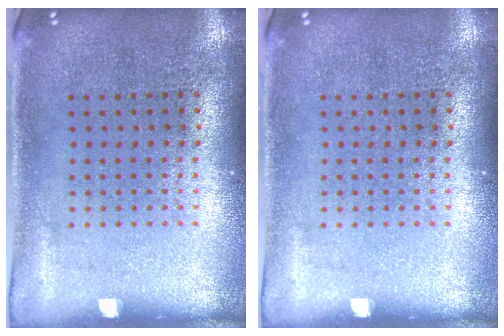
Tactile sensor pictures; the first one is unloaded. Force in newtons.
{"total": 0.0}